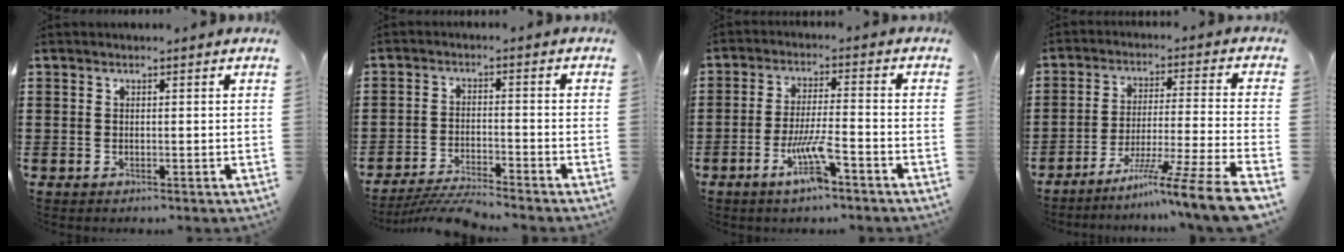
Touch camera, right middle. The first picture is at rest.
{"total": 4.8, "force": [-4.6, 0.0, 1.3], "torque": [-0.028, -0.005, -0.094]}
{"total": 7.6, "force": [-3.9, 1.4, 6.3], "torque": [-0.132, -0.009, -0.073]}
{"total": 9.4, "force": [-7.6, -1.4, 5.5], "torque": [-0.086, -0.010, -0.153]}